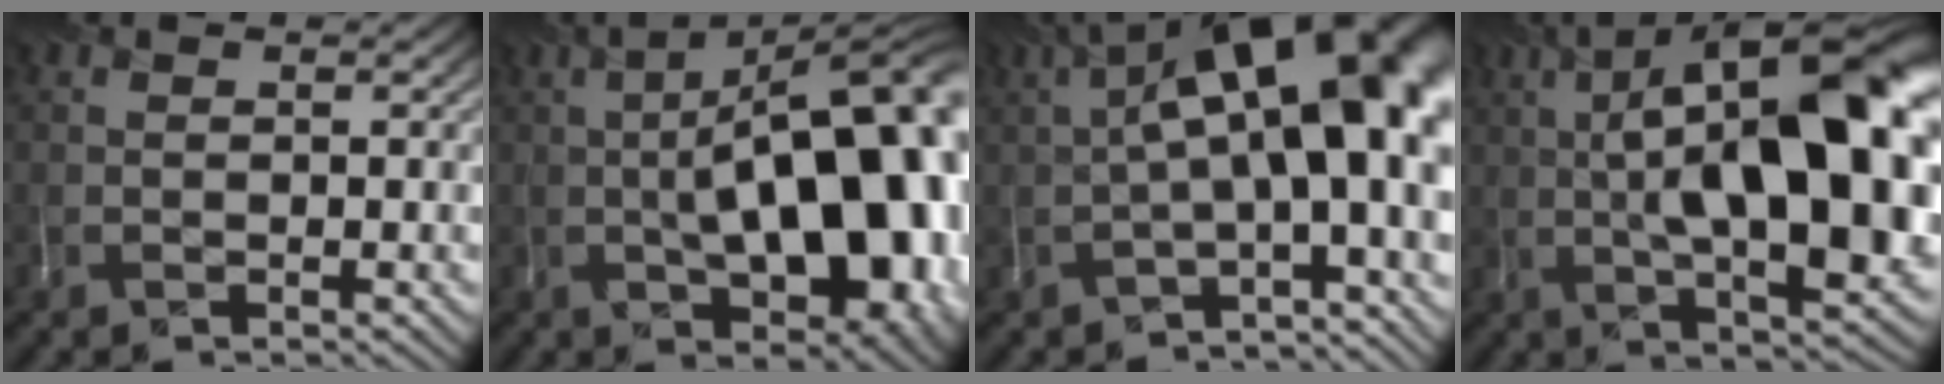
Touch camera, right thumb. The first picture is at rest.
{"total": 18.3, "force": [-1.8, 8.1, 16.4], "torque": [-0.216, 0.013, -0.029]}
{"total": 18.3, "force": [1.1, 7.2, 16.8], "torque": [-0.226, 0.026, 0.028]}
{"total": 20.1, "force": [1.9, 7.6, 18.5], "torque": [-0.275, 0.027, 0.034]}